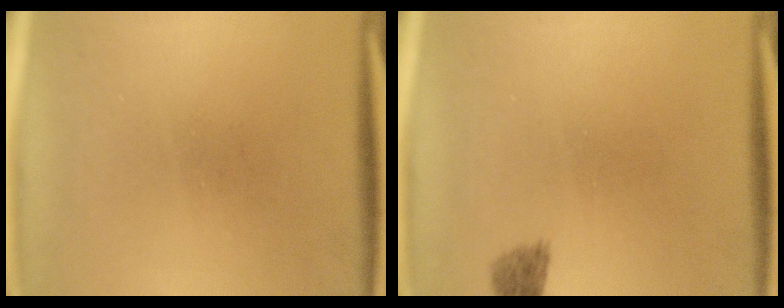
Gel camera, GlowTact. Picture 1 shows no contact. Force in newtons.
{"total": 1.9}